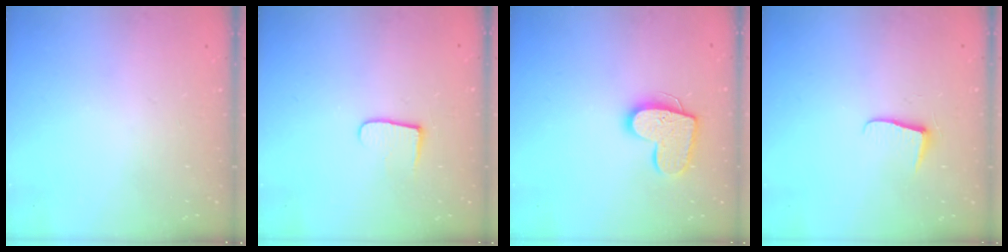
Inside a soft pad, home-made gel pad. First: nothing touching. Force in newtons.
{"total": 6.6, "press": 6.6, "slide": 0.6}
{"total": 14.2, "press": 14.2, "slide": 1.0}
{"total": 5.9, "press": 5.9, "slide": 0.6}